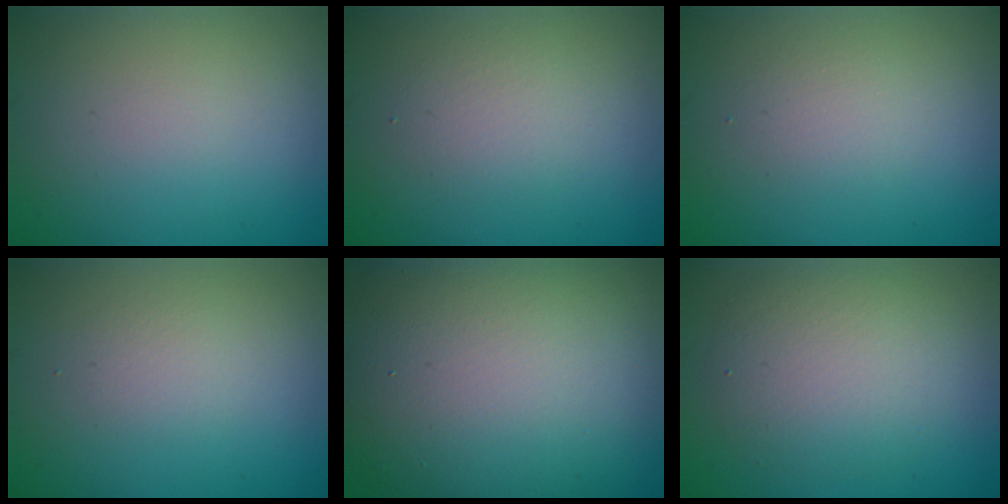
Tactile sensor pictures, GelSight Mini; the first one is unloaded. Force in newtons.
{"total": 1.9, "press": 1.9, "slide": 0.1}
{"total": 1.5, "press": 1.5, "slide": 0.1}
{"total": 1.3, "press": 1.3, "slide": 0.1}
{"total": 16.3, "press": 16.3, "slide": 0.8}
{"total": 4.5, "press": 4.5, "slide": 0.1}